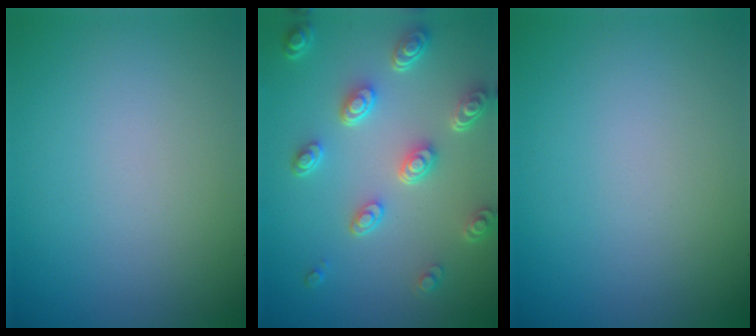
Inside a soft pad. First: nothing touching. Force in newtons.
{"total": 5.1, "press": 3.8, "slide": 3.3}
{"total": 0.0}